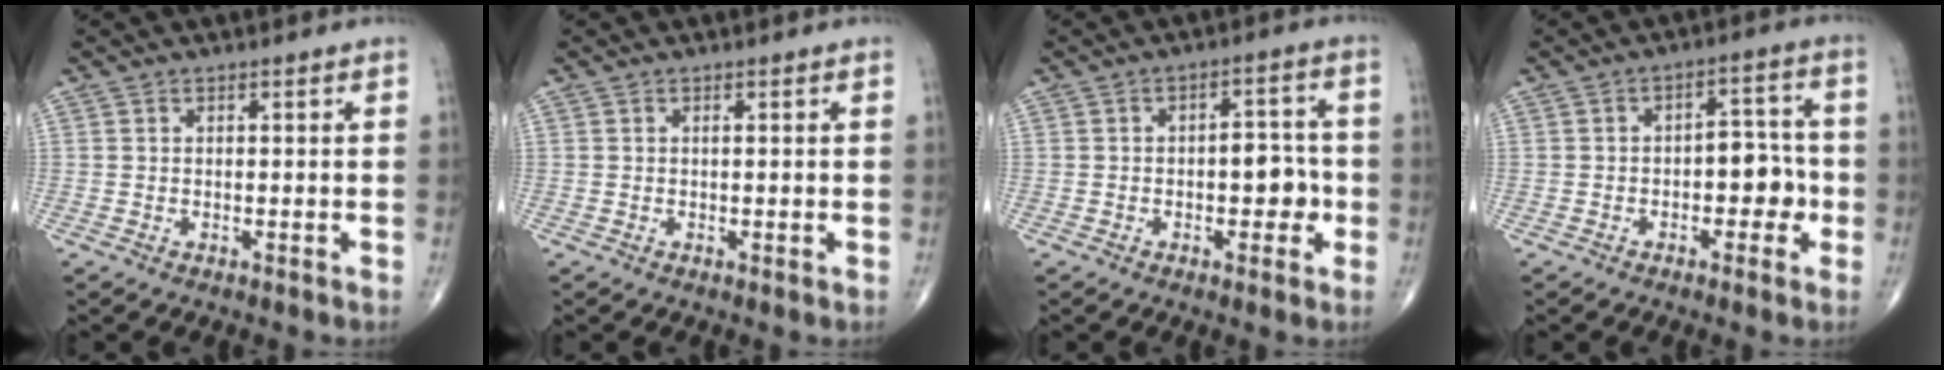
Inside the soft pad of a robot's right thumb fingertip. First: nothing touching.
{"total": 0.6, "force": [0.0, 0.0, 0.6], "torque": [-0.009, -0.002, 0.000]}
{"total": 6.7, "force": [-1.4, 3.6, 5.5], "torque": [-0.047, 0.021, -0.022]}
{"total": 7.3, "force": [-1.8, 4.1, 5.8], "torque": [-0.044, 0.028, -0.031]}